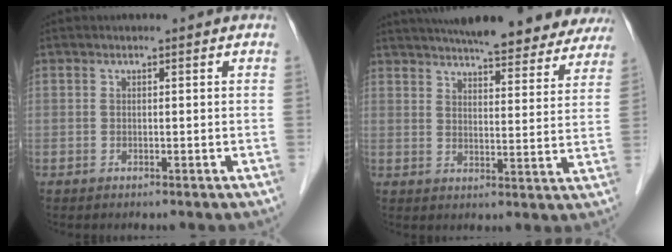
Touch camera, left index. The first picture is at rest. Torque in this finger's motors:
{"motor_torque": [0.83, -1.31, 0.05, 0.14]}